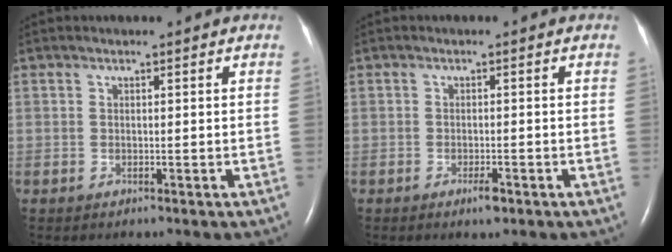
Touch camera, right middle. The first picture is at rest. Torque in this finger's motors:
{"motor_torque": [0.21, -0.20, 0.12, 0.04]}